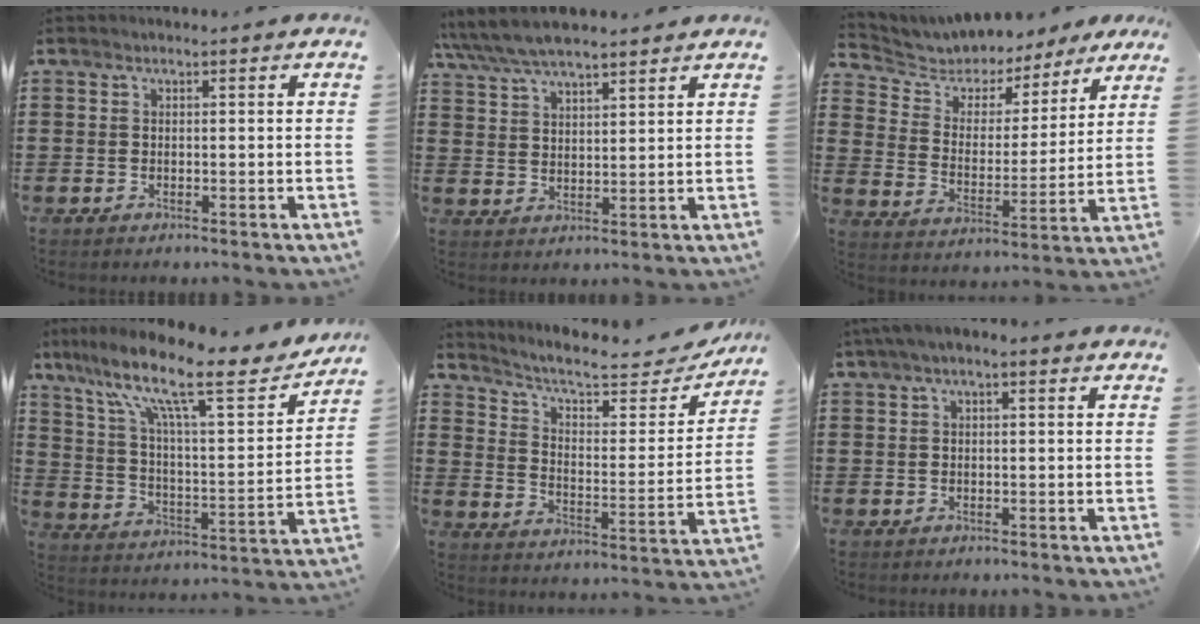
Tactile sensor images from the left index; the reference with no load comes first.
{"total": 6.2, "force": [5.6, 1.5, 2.2], "torque": [-0.063, -0.015, 0.102]}
{"total": 5.4, "force": [5.0, 2.0, 0.5], "torque": [-0.045, -0.036, 0.083]}
{"total": 14.9, "force": [10.4, 2.6, 10.3], "torque": [-0.217, -0.055, 0.165]}
{"total": 6.4, "force": [5.3, 1.1, 3.4], "torque": [-0.091, -0.035, 0.085]}
{"total": 1.6, "force": [-0.2, 0.6, 1.5], "torque": [-0.026, 0.003, -0.006]}